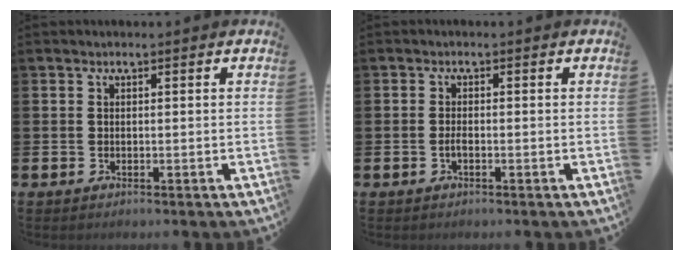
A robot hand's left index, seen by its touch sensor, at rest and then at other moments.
{"total": 1.0, "force": [-0.5, 0.3, 0.8], "torque": [-0.019, -0.001, -0.008]}